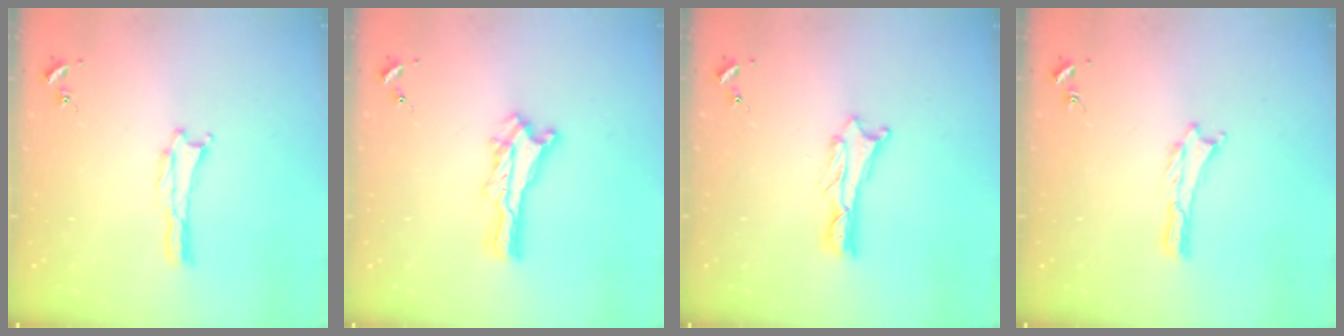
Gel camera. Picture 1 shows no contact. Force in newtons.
{"total": 1.4, "press": 1.4, "slide": 0.2}
{"total": 1.1, "press": 1.0, "slide": 0.2}
{"total": 0.0}